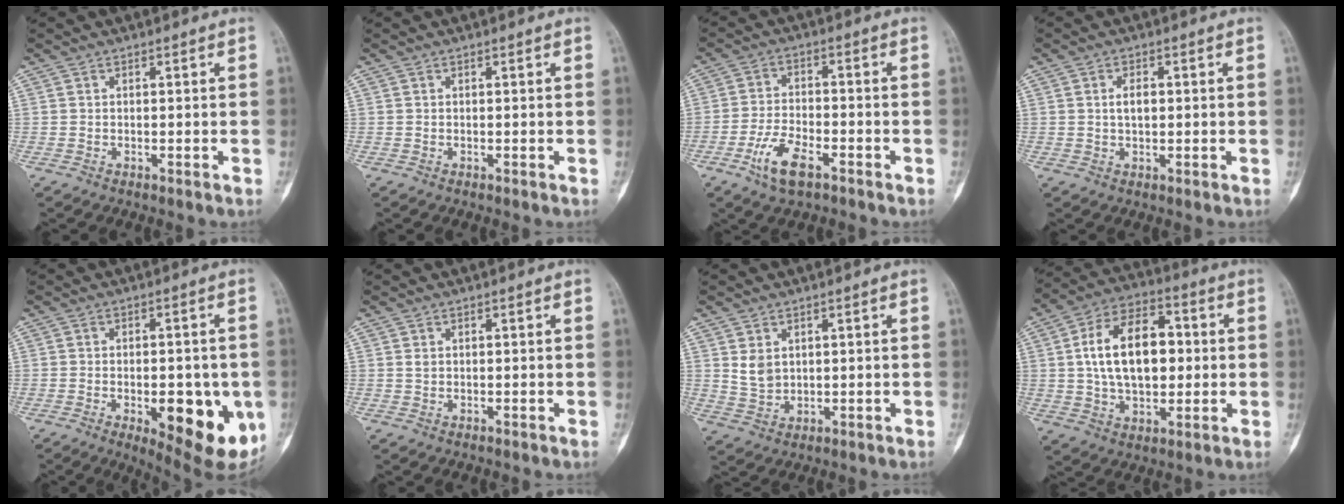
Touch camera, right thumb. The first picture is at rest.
{"total": 0.0}
{"total": 7.9, "force": [-4.3, 3.4, 5.7], "torque": [-0.112, 0.016, -0.080]}
{"total": 3.5, "force": [0.4, 2.0, 2.9], "torque": [-0.049, 0.001, 0.006]}
{"total": 17.1, "force": [-4.8, 7.3, 14.7], "torque": [-0.144, -0.002, -0.042]}
{"total": 1.1, "force": [0.4, 0.8, 0.6], "torque": [-0.008, 0.000, 0.010]}
{"total": 3.9, "force": [1.4, 2.9, 2.3], "torque": [-0.034, -0.012, 0.037]}
{"total": 16.8, "force": [1.7, 10.1, 13.3], "torque": [-0.205, 0.017, 0.026]}